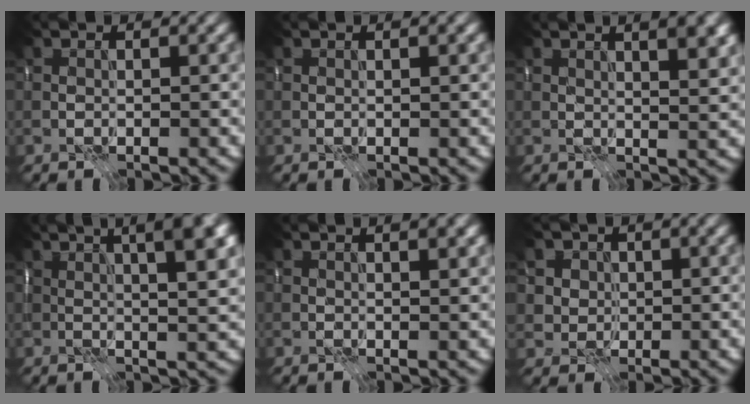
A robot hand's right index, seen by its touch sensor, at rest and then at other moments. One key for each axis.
{"total": 0.9, "fx": 0.5, "fy": 0.0, "fz": 0.8, "tx": -0.012, "ty": 0.000, "tz": 0.009}
{"total": 5.6, "fx": 2.8, "fy": 2.1, "fz": 4.4, "tx": -0.040, "ty": 0.021, "tz": 0.026}
{"total": 9.2, "fx": 3.9, "fy": 2.9, "fz": 7.8, "tx": -0.071, "ty": 0.035, "tz": 0.035}
{"total": 2.8, "fx": 1.5, "fy": 0.8, "fz": 2.2, "tx": -0.027, "ty": 0.003, "tz": 0.018}
{"total": 4.1, "fx": 1.8, "fy": 3.4, "fz": 1.4, "tx": -0.036, "ty": 0.000, "tz": 0.032}